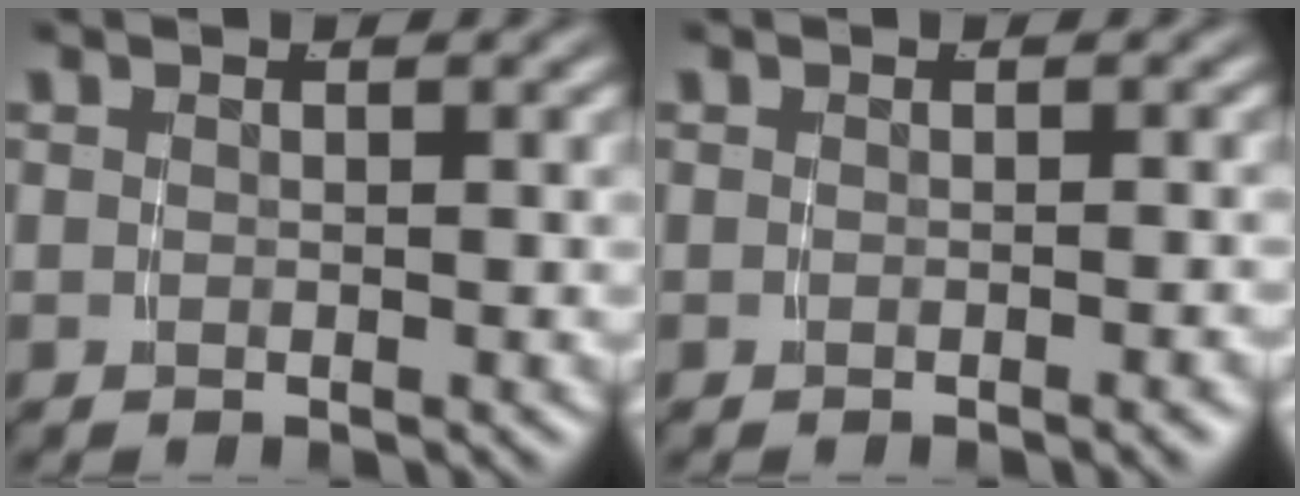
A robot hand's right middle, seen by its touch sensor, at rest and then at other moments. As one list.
[{"total": 0.7, "force": [-0.5, -0.2, 0.4], "torque": [-0.005, 0.006, -0.010]}]